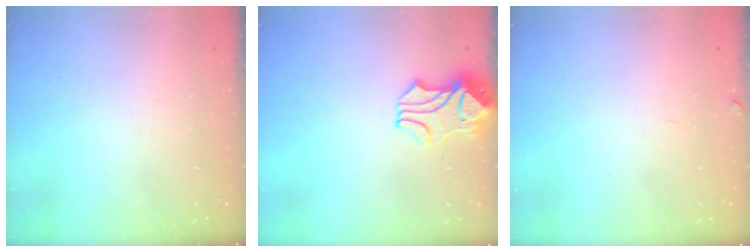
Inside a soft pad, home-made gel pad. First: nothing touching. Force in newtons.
{"total": 2.4, "press": 2.0, "slide": 1.2}
{"total": 1.3, "press": 1.2, "slide": 0.5}